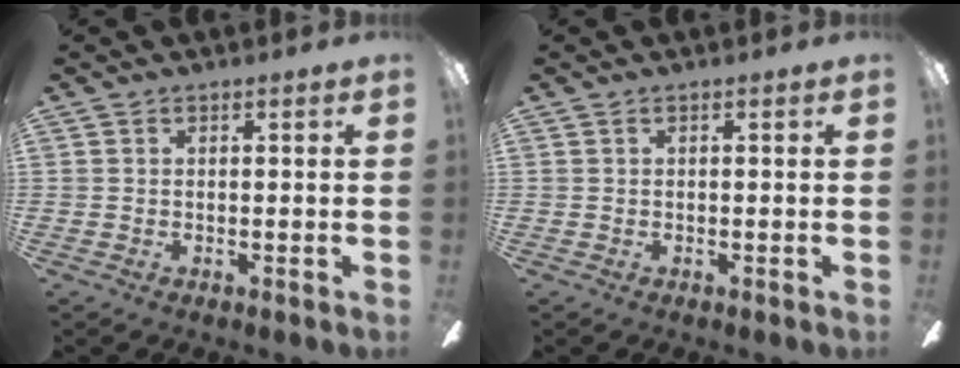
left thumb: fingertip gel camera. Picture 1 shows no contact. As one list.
[{"total": 0.0}]